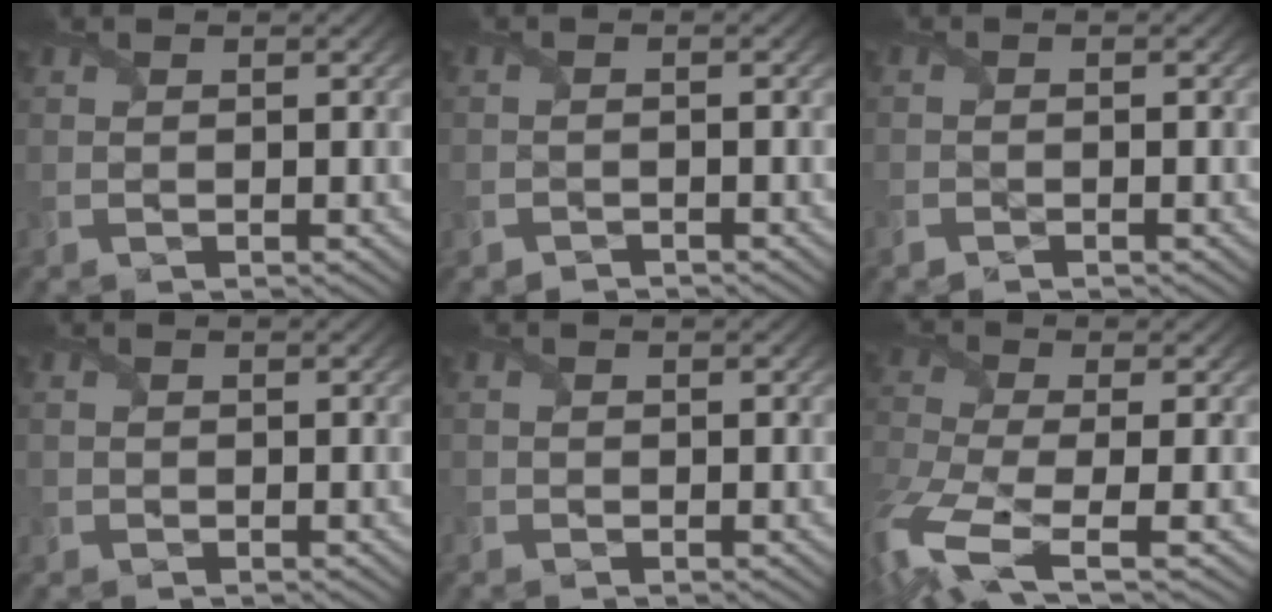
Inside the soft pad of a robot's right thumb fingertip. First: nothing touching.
{"total": 1.2, "force": [-1.1, -0.2, -0.2], "torque": [0.005, -0.002, -0.021]}
{"total": 1.4, "force": [-1.2, 0.0, 0.6], "torque": [-0.015, -0.004, -0.023]}
{"total": 0.7, "force": [-0.4, 0.5, -0.2], "torque": [0.005, -0.004, -0.008]}
{"total": 0.8, "force": [-0.6, 0.5, -0.1], "torque": [0.000, -0.004, -0.011]}
{"total": 11.1, "force": [-5.1, 4.2, 9.0], "torque": [-0.235, -0.033, -0.098]}